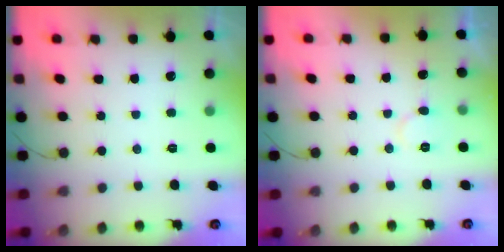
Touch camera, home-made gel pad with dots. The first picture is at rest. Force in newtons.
{"total": 6.1, "press": 6.1, "slide": 0.5}